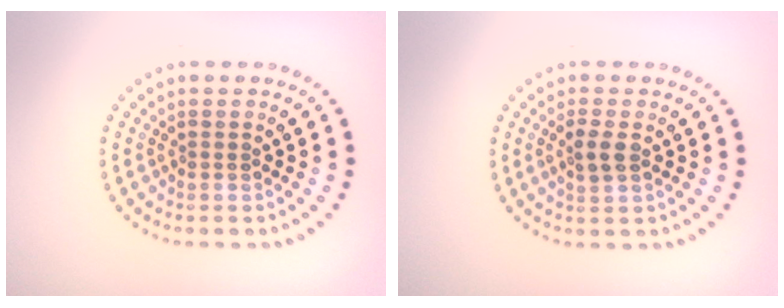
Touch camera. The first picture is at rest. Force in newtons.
{"total": 1.8, "press": 1.8, "slide": 0.4}